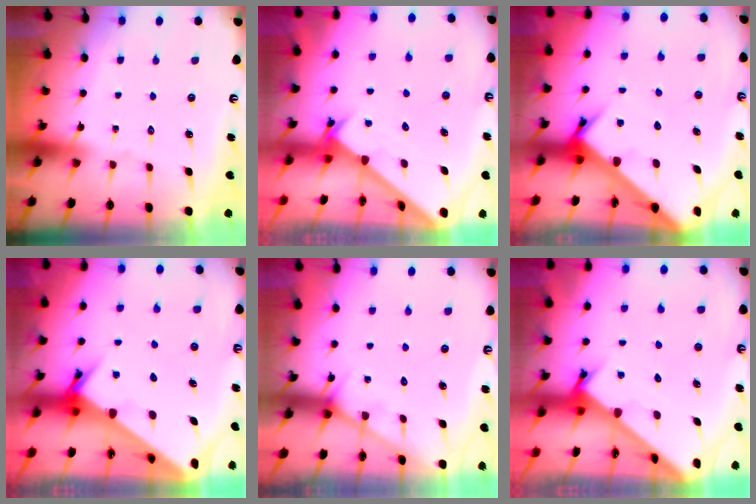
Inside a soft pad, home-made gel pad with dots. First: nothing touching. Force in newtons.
{"total": 2.5, "press": 2.5, "slide": 0.2}
{"total": 7.2, "press": 7.2, "slide": 0.5}
{"total": 5.1, "press": 5.1, "slide": 0.3}
{"total": 5.2, "press": 5.2, "slide": 0.5}
{"total": 2.3, "press": 2.3, "slide": 0.1}